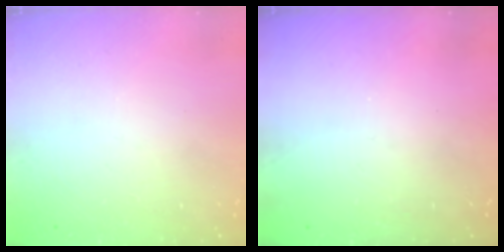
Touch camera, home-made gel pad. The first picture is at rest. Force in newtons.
{"total": 0.0}